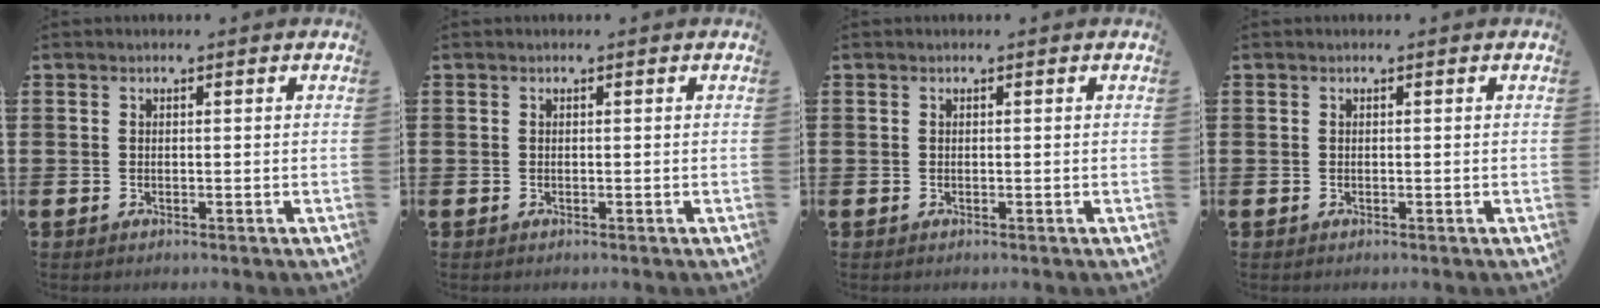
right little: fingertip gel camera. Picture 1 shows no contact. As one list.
[{"total": 0.0}, {"total": 0.0}, {"total": 0.0}]